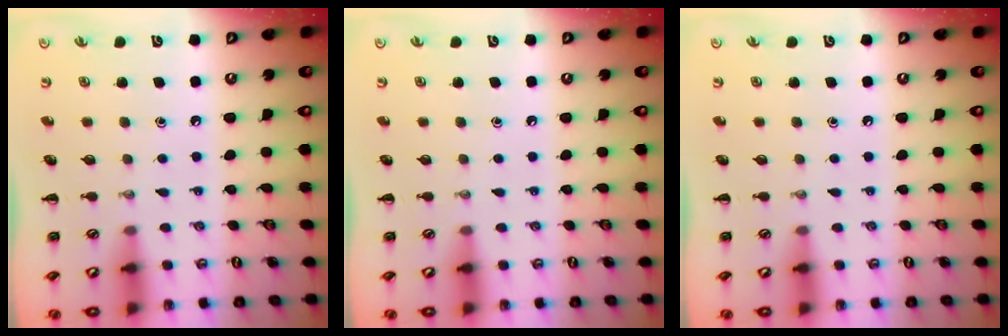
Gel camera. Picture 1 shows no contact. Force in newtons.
{"total": 0.0}
{"total": 0.0}